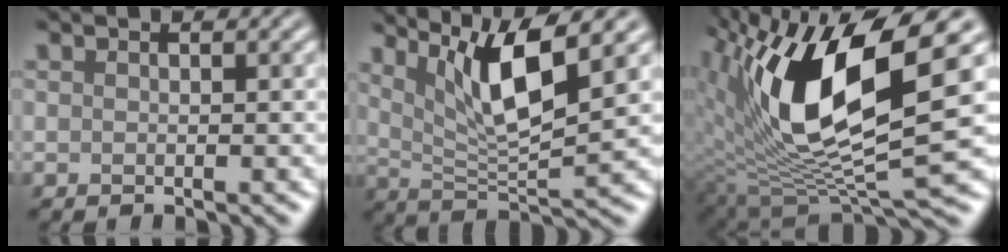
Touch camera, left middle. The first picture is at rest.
{"total": 7.3, "force": [3.6, 1.7, 6.1], "torque": [-0.105, -0.004, 0.067]}
{"total": 13.5, "force": [3.4, 4.7, 12.3], "torque": [-0.237, -0.009, 0.064]}